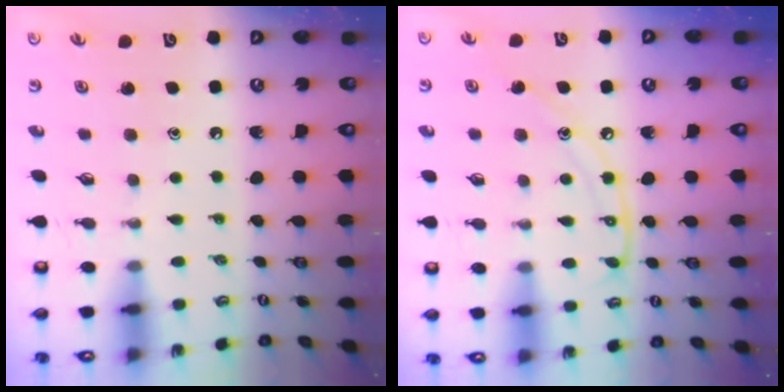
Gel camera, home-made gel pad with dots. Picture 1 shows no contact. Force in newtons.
{"total": 11.2, "press": 11.2, "slide": 1.2}